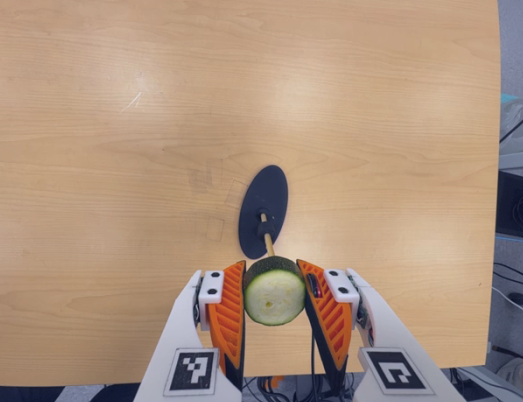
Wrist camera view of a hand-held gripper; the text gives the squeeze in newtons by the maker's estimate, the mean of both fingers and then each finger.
{"total": 9.7, "left": 9.1, "right": 10.4}